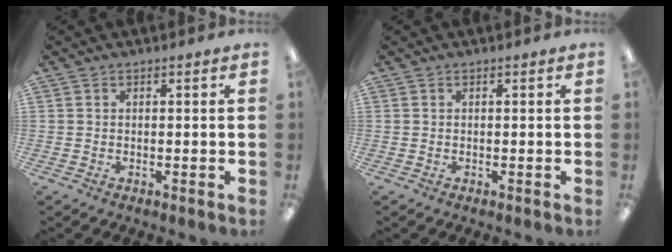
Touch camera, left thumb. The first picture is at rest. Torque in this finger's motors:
{"motor_torque": [-0.01, -0.01, 0.03, 0.00, 0.00]}